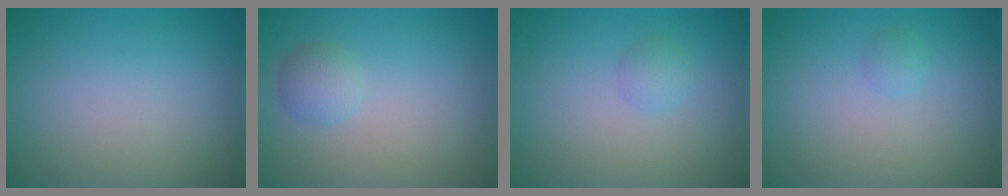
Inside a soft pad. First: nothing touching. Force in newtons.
{"total": 1.7, "press": 1.7, "slide": 0.1}
{"total": 1.2, "press": 1.2, "slide": 0.1}
{"total": 0.8, "press": 0.8, "slide": 0.0}